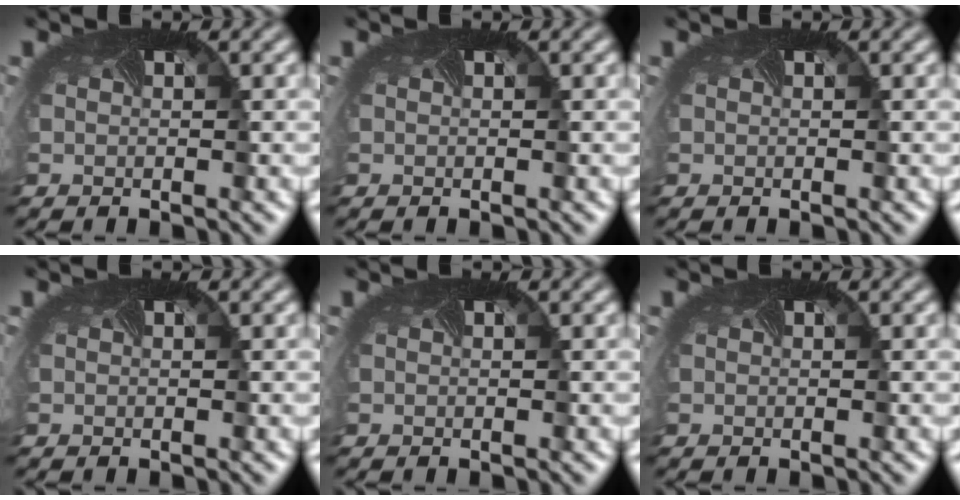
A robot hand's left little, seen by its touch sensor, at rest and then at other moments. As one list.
[{"total": 0.0}, {"total": 0.0}, {"total": 0.0}, {"total": 0.0}, {"total": 0.0}]